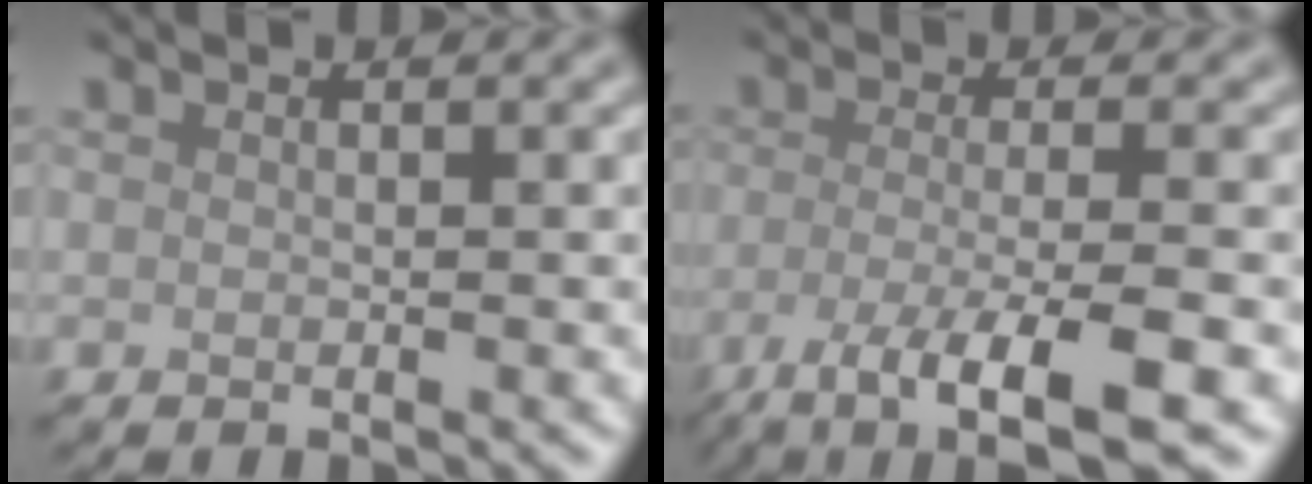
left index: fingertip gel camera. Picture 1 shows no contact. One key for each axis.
{"total": 7.4, "fx": -3.6, "fy": 1.7, "fz": 6.2, "tx": -0.098, "ty": -0.013, "tz": -0.069}